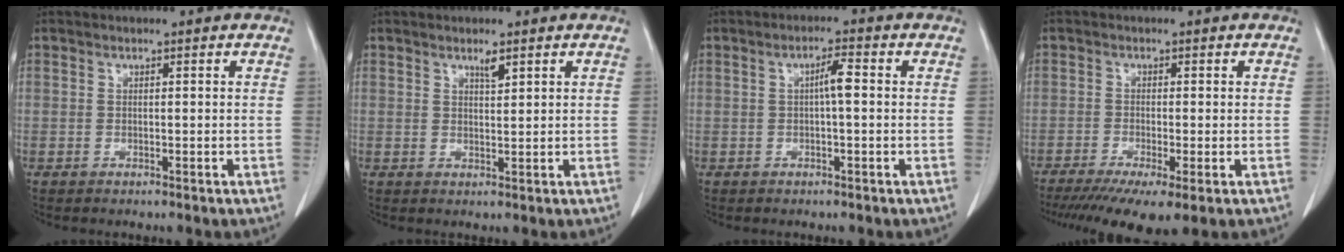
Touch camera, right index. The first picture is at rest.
{"total": 1.6, "force": [1.2, 0.2, 1.1], "torque": [-0.024, -0.003, 0.022]}
{"total": 3.0, "force": [0.2, 0.3, 3.0], "torque": [-0.051, 0.005, 0.002]}
{"total": 9.3, "force": [-5.9, 1.6, 7.0], "torque": [-0.112, -0.020, -0.097]}